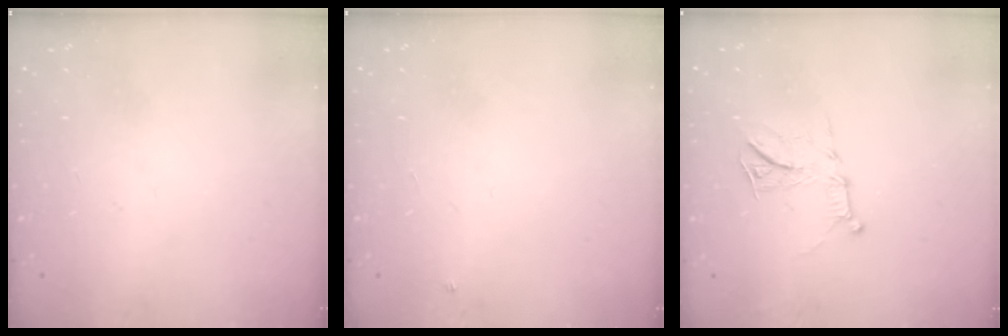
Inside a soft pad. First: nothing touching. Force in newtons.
{"total": 2.7, "press": 2.7, "slide": 0.4}
{"total": 10.6, "press": 10.6, "slide": 0.8}